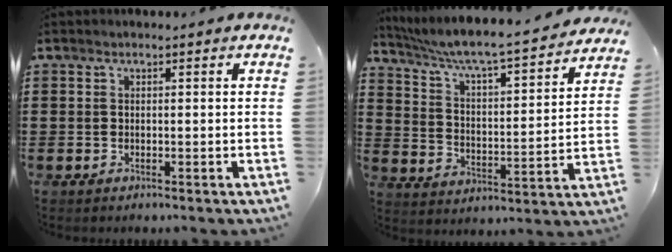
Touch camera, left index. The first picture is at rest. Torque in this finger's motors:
{"motor_torque": [2.14, 0.00, 0.25, 0.11]}